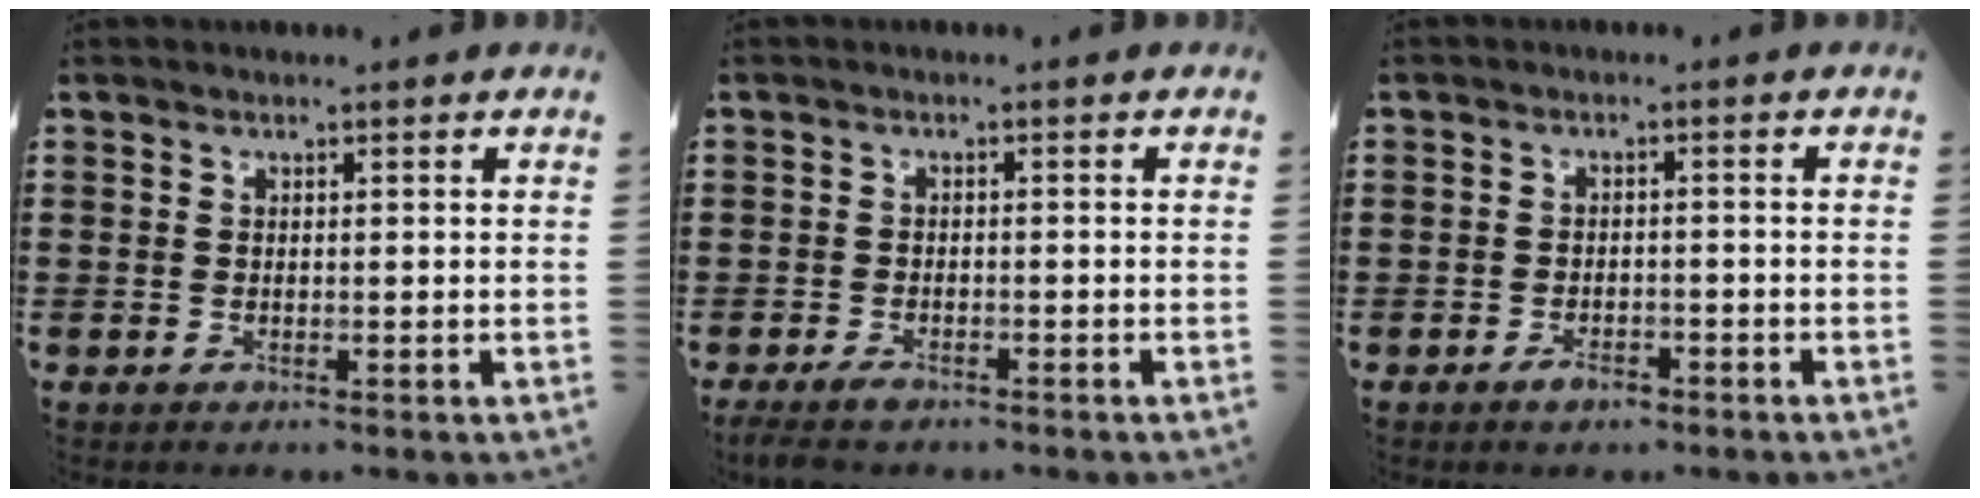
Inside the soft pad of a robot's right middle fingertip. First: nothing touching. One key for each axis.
{"total": 1.7, "fx": -1.4, "fy": 0.5, "fz": 0.9, "tx": -0.026, "ty": -0.004, "tz": -0.029}
{"total": 2.2, "fx": -1.7, "fy": 1.1, "fz": 0.8, "tx": -0.018, "ty": 0.002, "tz": -0.034}